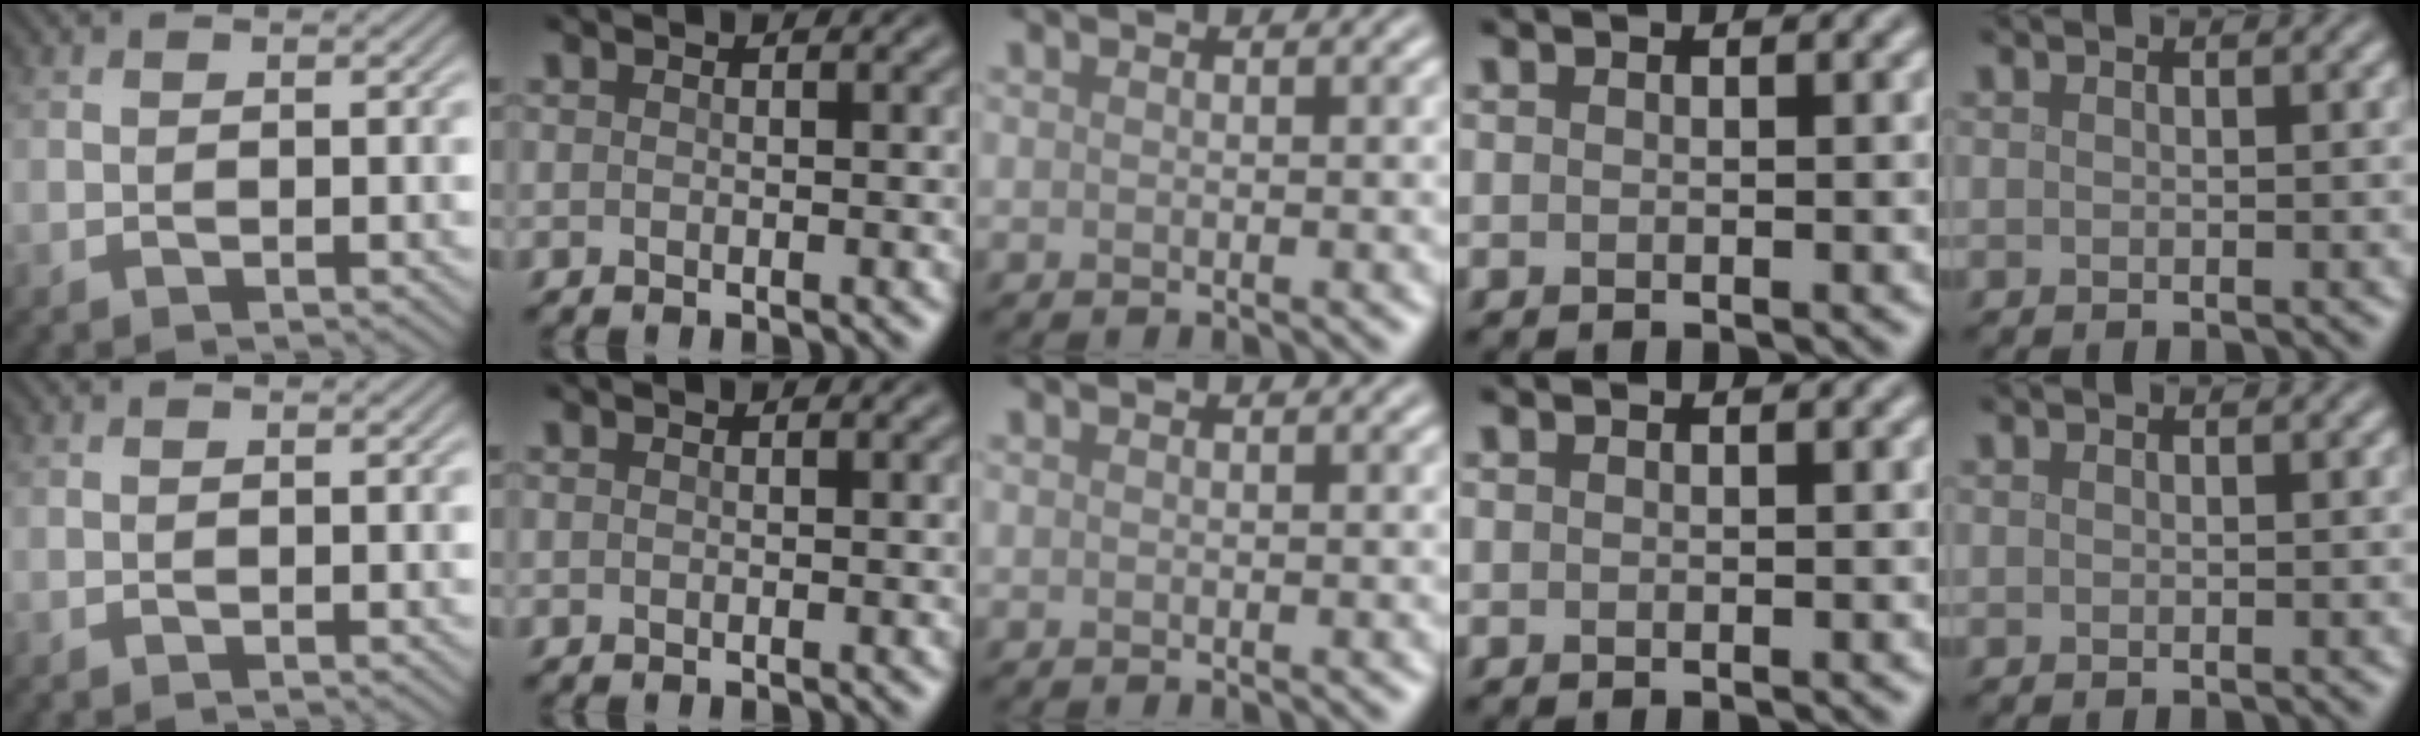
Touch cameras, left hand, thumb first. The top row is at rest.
{}